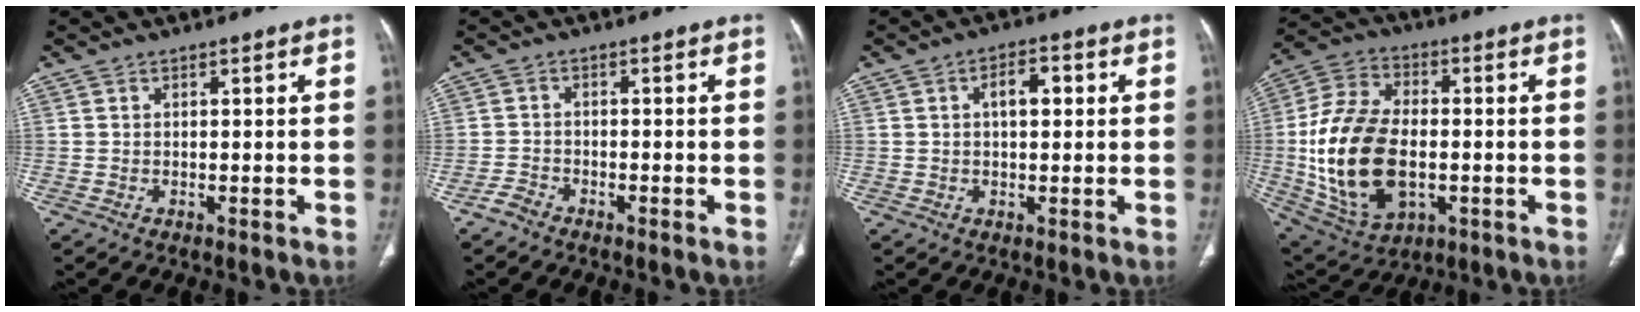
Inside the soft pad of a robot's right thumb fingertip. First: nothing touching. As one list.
[{"total": 2.0, "force": [-1.8, 0.6, 0.7], "torque": [-0.016, -0.001, -0.040]}, {"total": 4.7, "force": [1.0, 2.5, 3.9], "torque": [-0.049, 0.010, 0.011]}, {"total": 21.2, "force": [-2.2, 12.8, 16.7], "torque": [-0.326, 0.006, -0.026]}]